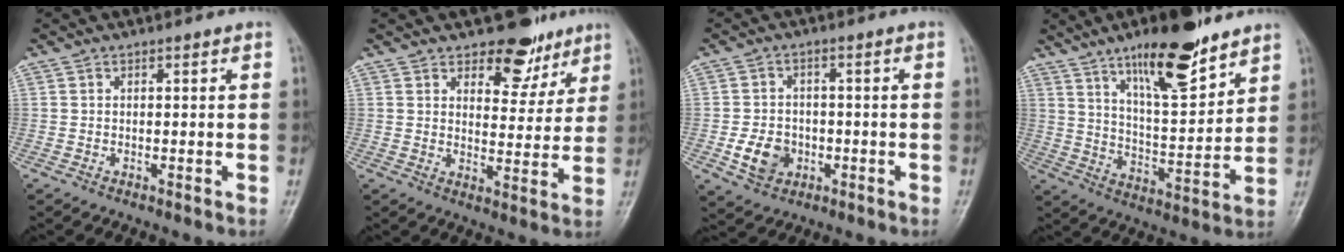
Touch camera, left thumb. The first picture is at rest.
{"total": 9.2, "force": [6.4, 5.1, 4.1], "torque": [-0.011, -0.036, 0.092]}
{"total": 6.6, "force": [-1.9, 5.4, 3.4], "torque": [-0.045, 0.009, -0.031]}
{"total": 16.2, "force": [10.9, 4.5, 11.1], "torque": [-0.156, -0.064, 0.188]}